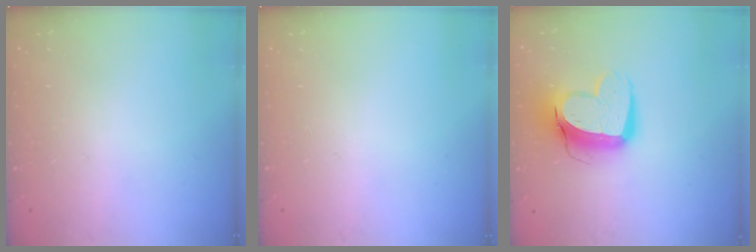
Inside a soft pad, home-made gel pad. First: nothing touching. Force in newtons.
{"total": 0.0}
{"total": 13.5, "press": 13.4, "slide": 1.4}